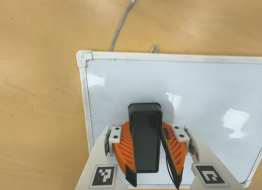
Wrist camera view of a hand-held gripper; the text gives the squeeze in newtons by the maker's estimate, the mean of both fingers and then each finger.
{"total": 12.3, "left": 11.8, "right": 12.8}